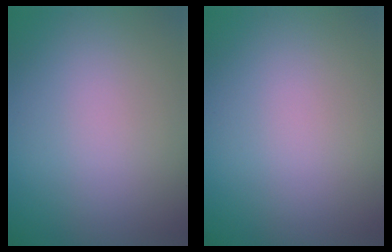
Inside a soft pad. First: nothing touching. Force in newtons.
{"total": 0.0}